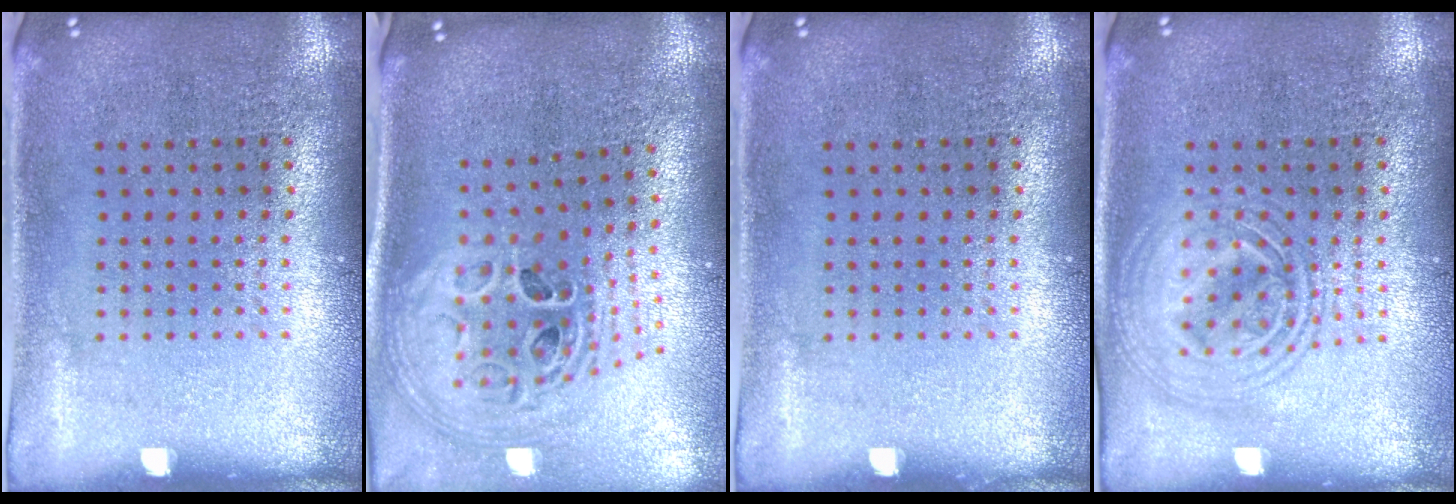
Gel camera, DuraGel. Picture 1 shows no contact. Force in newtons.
{"total": 2.3, "press": 1.7, "slide": 1.6}
{"total": 0.0}
{"total": 2.8, "press": 2.8, "slide": 0.3}